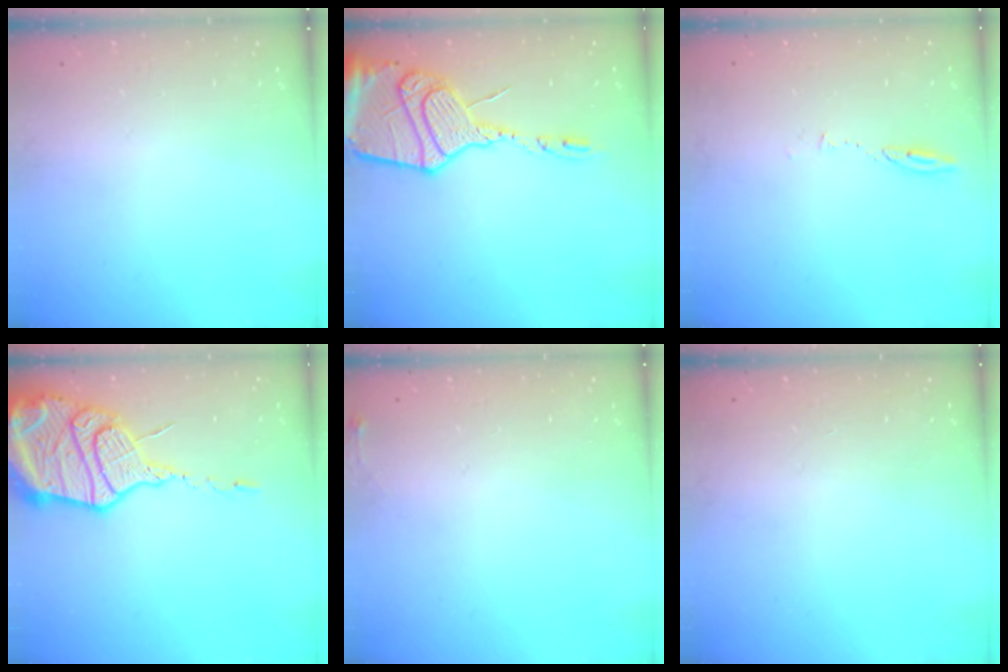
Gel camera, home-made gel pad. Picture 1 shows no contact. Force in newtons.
{"total": 18.1, "press": 17.9, "slide": 2.4}
{"total": 4.5, "press": 4.4, "slide": 0.6}
{"total": 21.6, "press": 21.5, "slide": 2.1}
{"total": 3.6, "press": 3.6, "slide": 0.6}
{"total": 0.0}